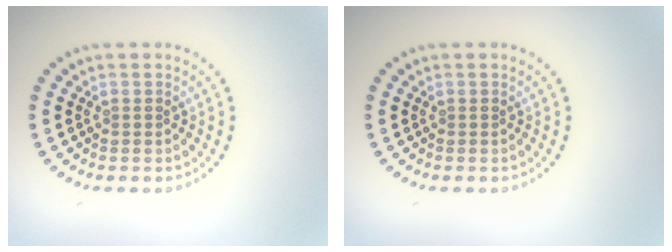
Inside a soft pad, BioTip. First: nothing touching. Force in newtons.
{"total": 0.0}